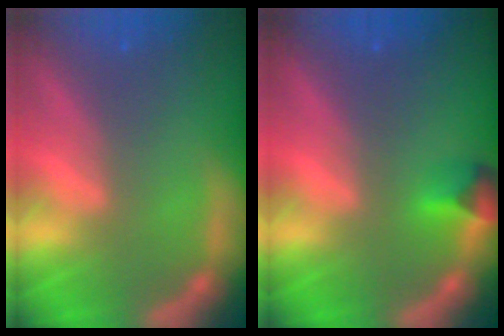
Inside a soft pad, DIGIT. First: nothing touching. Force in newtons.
{"total": 1.9}